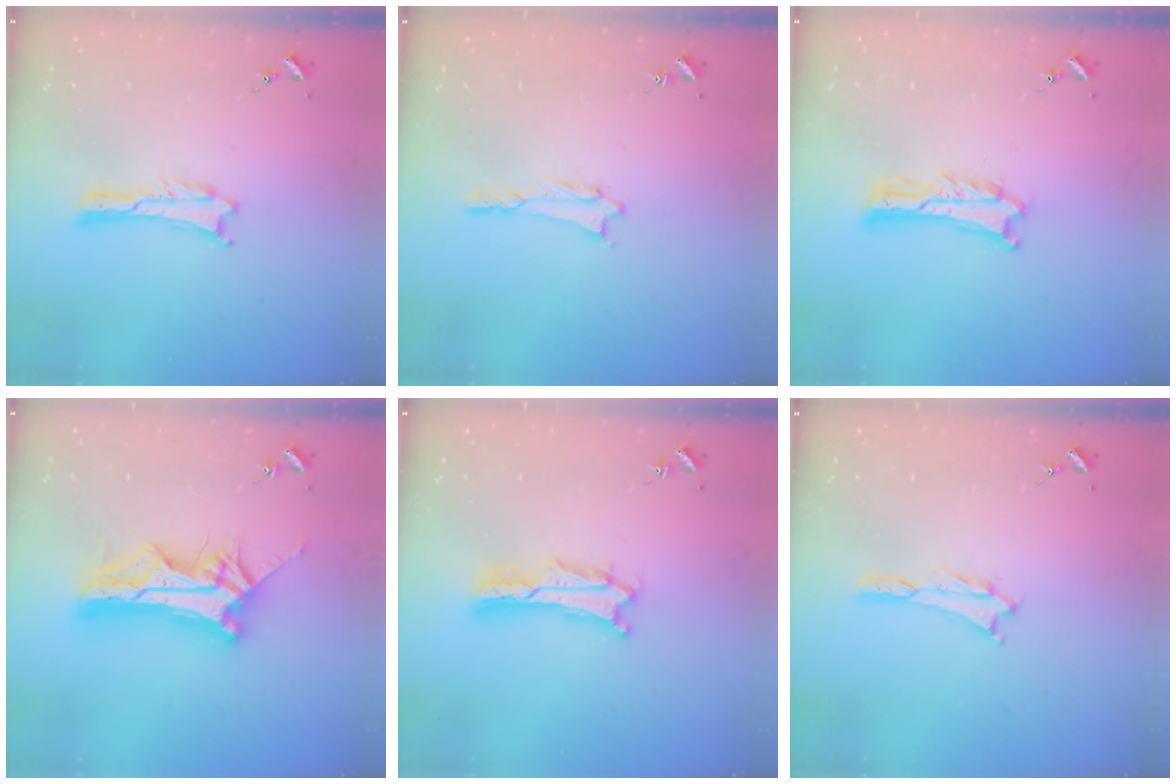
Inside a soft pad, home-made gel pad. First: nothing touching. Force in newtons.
{"total": 0.8, "press": 0.8, "slide": 0.1}
{"total": 2.0, "press": 2.0, "slide": 0.3}
{"total": 13.0, "press": 12.9, "slide": 1.2}
{"total": 2.1, "press": 2.1, "slide": 0.3}
{"total": 0.7, "press": 0.7, "slide": 0.3}